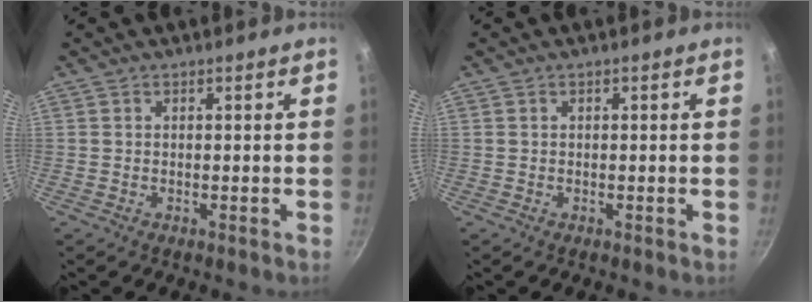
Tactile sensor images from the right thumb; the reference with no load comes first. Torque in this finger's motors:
{"motor_torque": [0.30, -0.40, 0.08, 0.36, 0.03]}